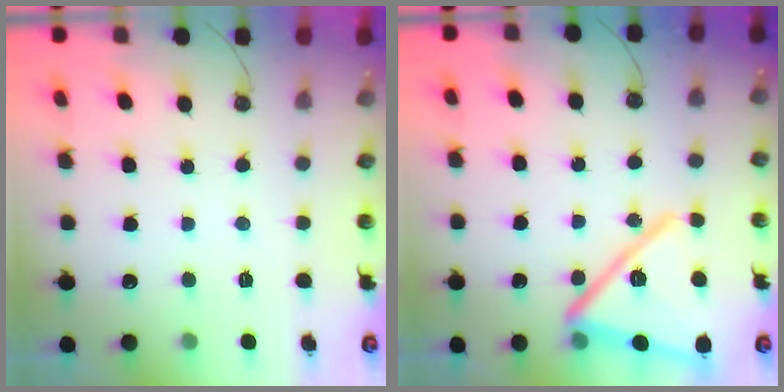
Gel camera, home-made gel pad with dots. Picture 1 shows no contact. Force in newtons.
{"total": 20.2, "press": 20.1, "slide": 1.6}